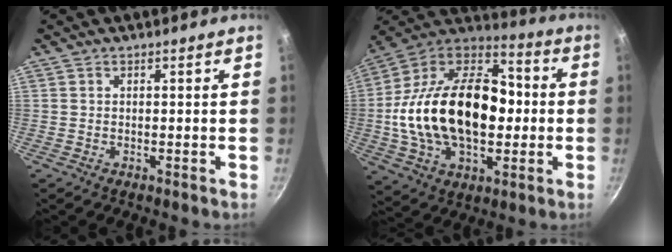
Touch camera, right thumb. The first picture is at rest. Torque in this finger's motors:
{"motor_torque": [0.75, 3.81, 1.55, -1.22, 0.29]}